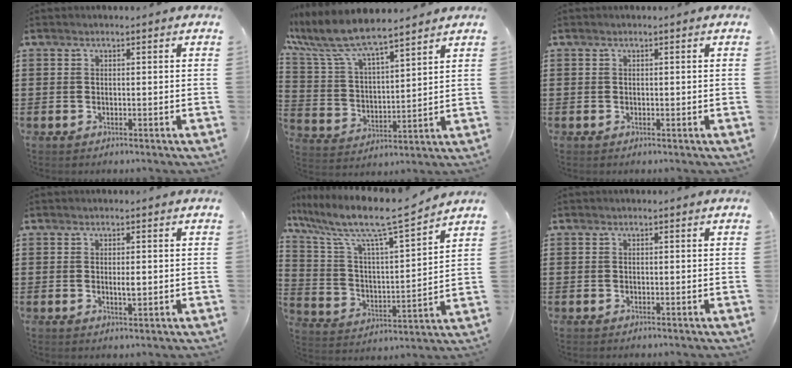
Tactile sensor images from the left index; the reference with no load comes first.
{"total": 8.7, "force": [7.6, 1.4, 3.9], "torque": [-0.107, -0.036, 0.132]}
{"total": 0.5, "force": [0.2, 0.1, -0.4], "torque": [0.007, 0.004, 0.004]}
{"total": 1.9, "force": [0.1, 0.5, 1.8], "torque": [-0.034, -0.002, 0.001]}
{"total": 10.7, "force": [8.8, 0.8, 6.1], "torque": [-0.153, -0.059, 0.142]}
{"total": 0.0}